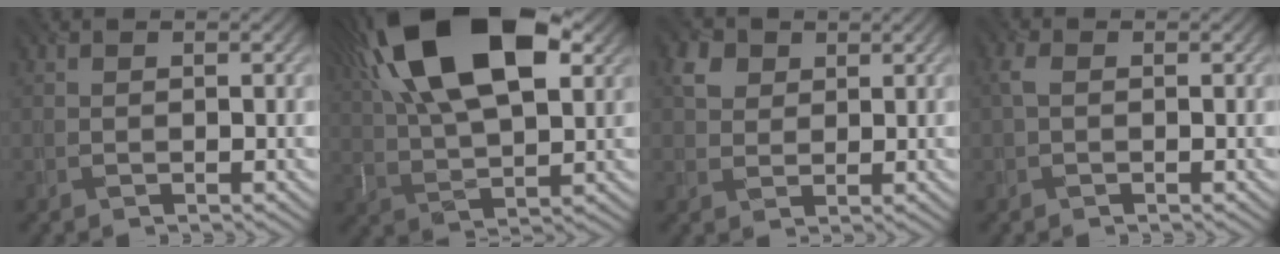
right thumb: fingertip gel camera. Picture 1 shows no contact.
{"total": 18.8, "force": [8.2, 9.1, 14.3], "torque": [-0.273, 0.058, 0.108]}
{"total": 3.1, "force": [1.8, 2.4, 0.7], "torque": [-0.022, 0.003, 0.034]}
{"total": 1.7, "force": [0.1, 1.0, 1.3], "torque": [-0.035, 0.003, 0.002]}